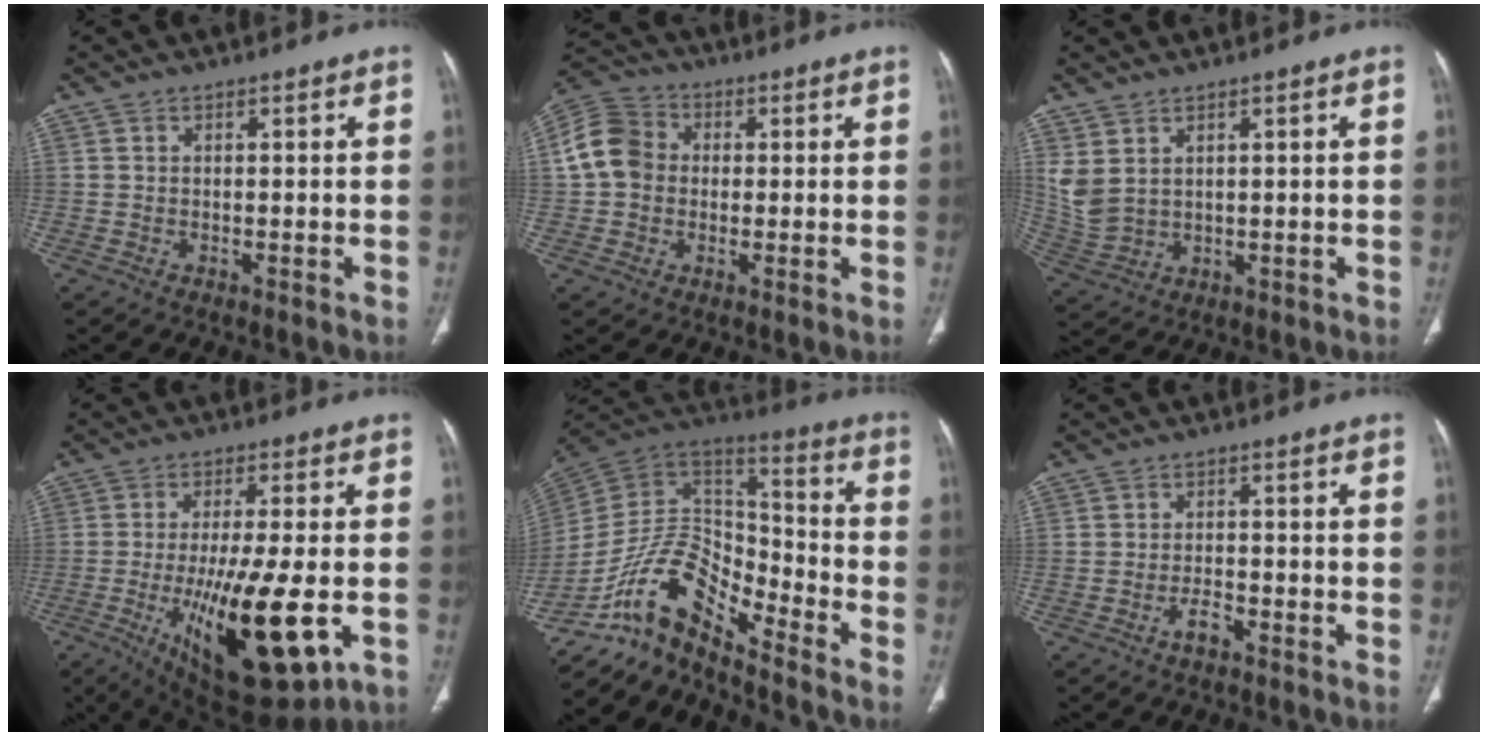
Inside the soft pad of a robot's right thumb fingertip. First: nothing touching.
{"total": 9.0, "force": [0.4, 7.8, 4.5], "torque": [-0.079, 0.027, -0.004]}
{"total": 6.1, "force": [2.7, 3.7, 4.0], "torque": [-0.083, -0.011, 0.070]}
{"total": 20.9, "force": [-5.3, 6.6, 19.1], "torque": [-0.313, -0.019, -0.064]}
{"total": 14.3, "force": [-11.7, 4.7, 6.8], "torque": [-0.109, 0.108, -0.227]}
{"total": 2.4, "force": [-1.7, 0.8, 1.5], "torque": [-0.029, 0.011, -0.033]}